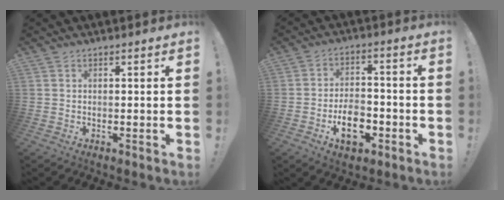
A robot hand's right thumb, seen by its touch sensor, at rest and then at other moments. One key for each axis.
{"total": 10.6, "fx": -4.4, "fy": 6.6, "fz": 7.1, "tx": -0.104, "ty": 0.017, "tz": -0.076}